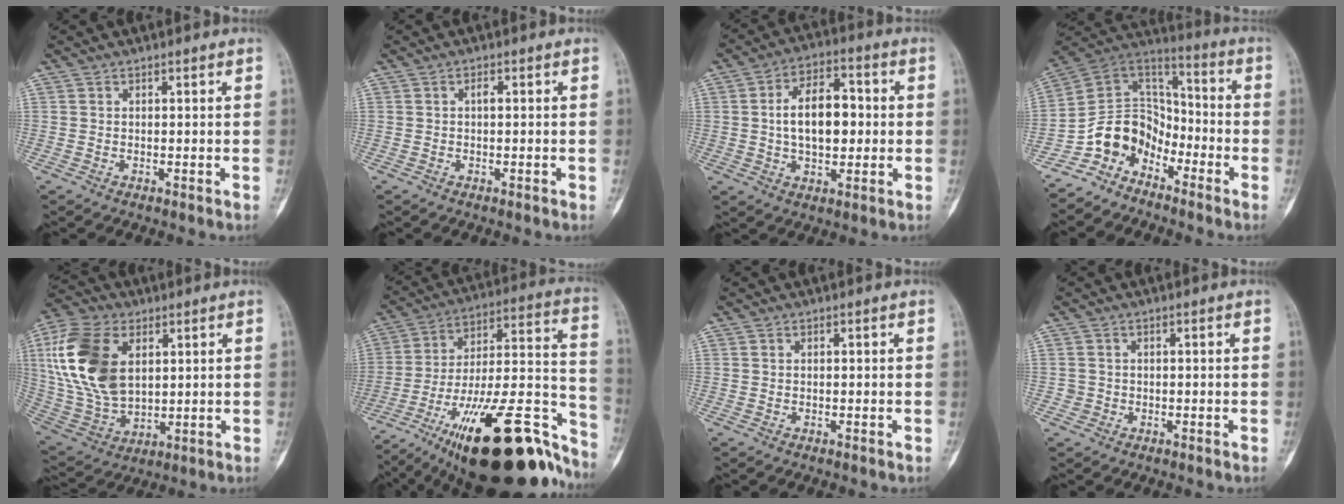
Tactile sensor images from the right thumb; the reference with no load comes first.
{"total": 1.3, "force": [-0.1, 0.6, 1.2], "torque": [-0.017, 0.002, -0.004]}
{"total": 11.8, "force": [0.5, 6.8, 9.7], "torque": [-0.142, 0.016, 0.005]}
{"total": 11.9, "force": [-7.8, 8.1, 3.8], "torque": [-0.043, 0.098, -0.162]}
{"total": 19.8, "force": [5.0, 12.1, 14.8], "torque": [-0.300, -0.010, 0.102]}
{"total": 34.8, "force": [-21.0, 11.3, 25.3], "torque": [-0.312, 0.080, -0.331]}
{"total": 0.0}
{"total": 1.3, "force": [-0.3, 1.2, -0.1], "torque": [0.009, 0.007, -0.007]}